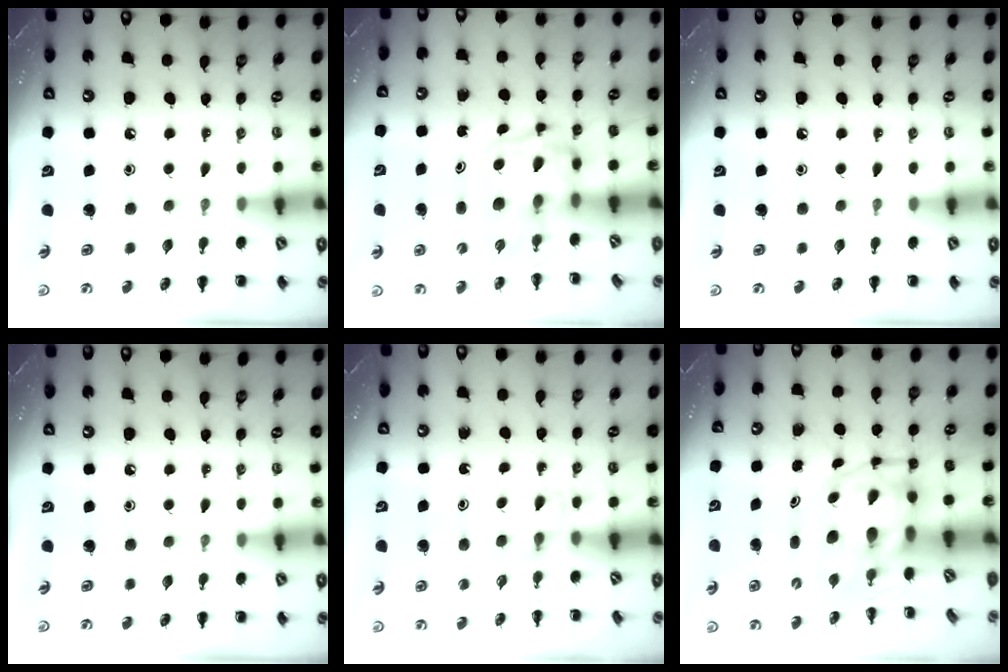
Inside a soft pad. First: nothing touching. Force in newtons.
{"total": 3.4, "press": 3.4, "slide": 0.6}
{"total": 0.0}
{"total": 0.0}
{"total": 2.2, "press": 2.0, "slide": 0.9}
{"total": 4.7, "press": 4.6, "slide": 1.2}